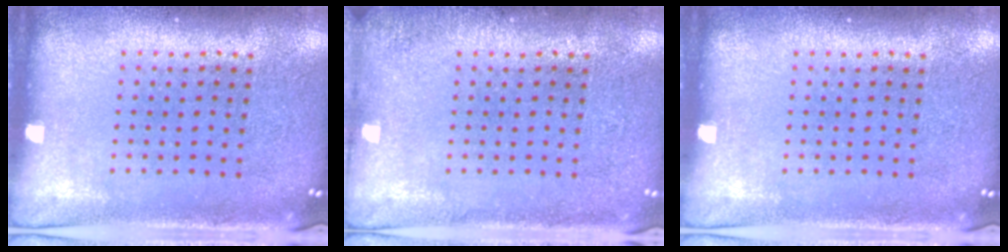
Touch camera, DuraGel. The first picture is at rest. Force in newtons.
{"total": 1.2, "press": 1.1, "slide": 0.2}
{"total": 0.0}